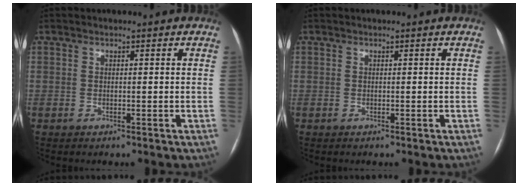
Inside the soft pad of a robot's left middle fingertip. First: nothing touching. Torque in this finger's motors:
{"motor_torque": [0.00, 0.00, 0.00, 0.00]}